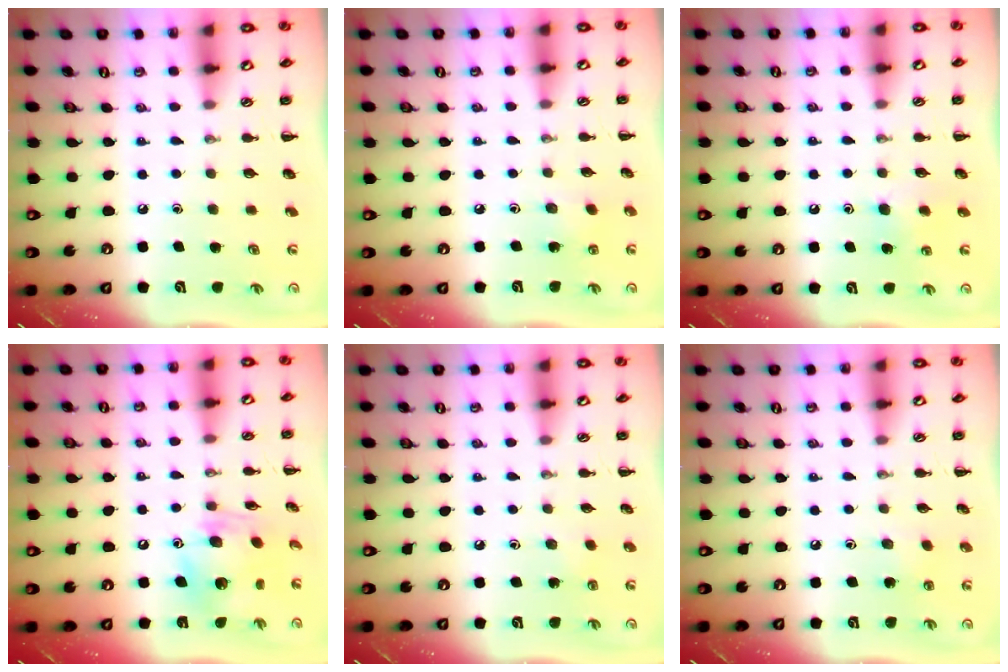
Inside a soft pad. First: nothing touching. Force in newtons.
{"total": 2.7, "press": 2.6, "slide": 0.8}
{"total": 7.6, "press": 7.4, "slide": 1.7}
{"total": 12.2, "press": 12.1, "slide": 1.2}
{"total": 1.4, "press": 1.3, "slide": 0.5}
{"total": 2.4, "press": 2.4, "slide": 0.4}